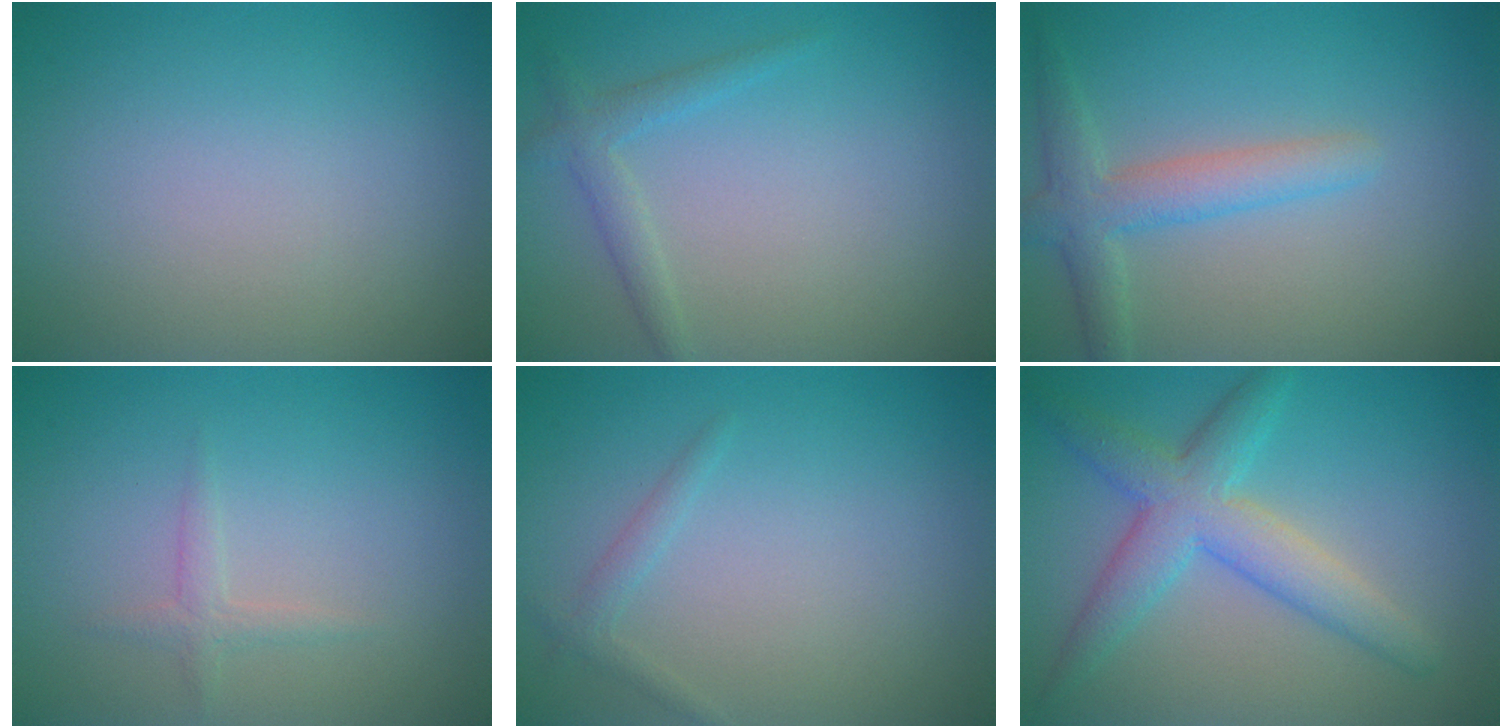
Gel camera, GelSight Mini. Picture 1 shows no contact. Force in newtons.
{"total": 1.8, "press": 1.8, "slide": 0.1}
{"total": 3.5, "press": 3.5, "slide": 0.2}
{"total": 1.1, "press": 1.1, "slide": 0.1}
{"total": 1.1, "press": 1.1, "slide": 0.0}
{"total": 5.1, "press": 5.1, "slide": 0.1}